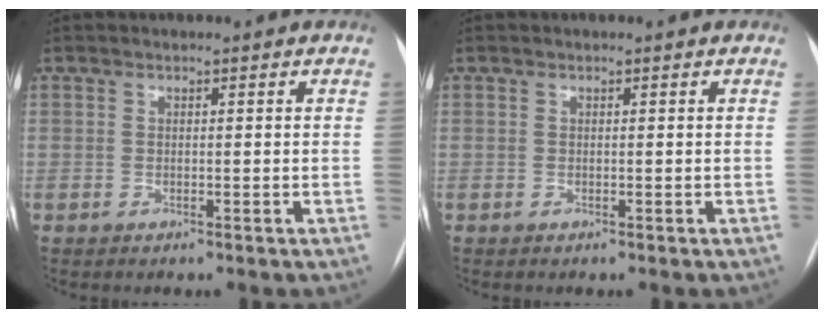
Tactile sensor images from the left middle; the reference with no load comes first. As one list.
[{"total": 0.0}]